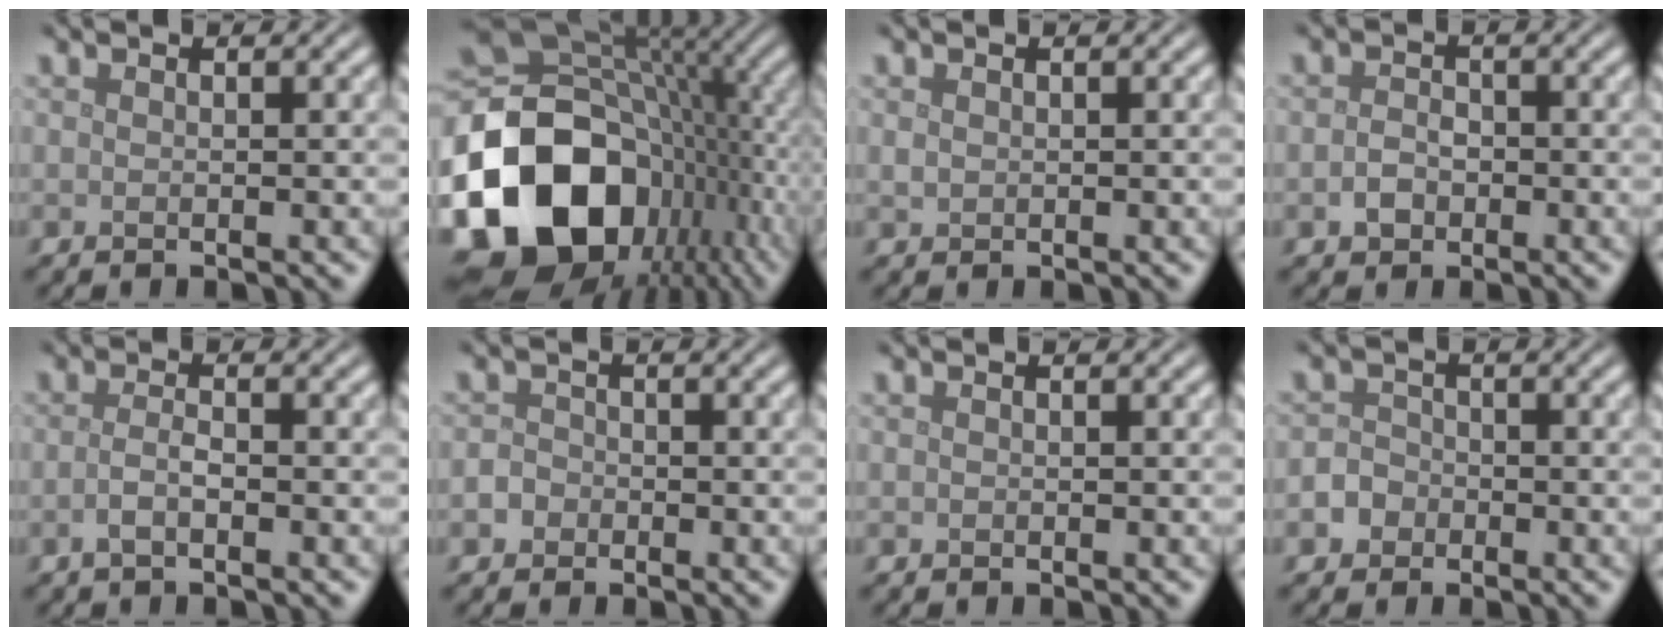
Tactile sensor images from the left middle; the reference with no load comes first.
{"total": 19.6, "force": [-5.8, 14.8, 11.5], "torque": [-0.267, -0.038, -0.090]}
{"total": 0.6, "force": [0.1, 0.5, 0.2], "torque": [-0.006, -0.002, 0.003]}
{"total": 1.7, "force": [-0.6, 1.4, 0.8], "torque": [-0.016, 0.000, -0.016]}
{"total": 1.6, "force": [-0.7, 0.5, 1.4], "torque": [-0.029, 0.001, -0.017]}
{"total": 1.7, "force": [-0.7, 1.4, 0.5], "torque": [0.003, 0.003, -0.016]}
{"total": 0.0}
{"total": 2.4, "force": [-1.1, 2.0, 0.6], "torque": [0.005, 0.004, -0.028]}